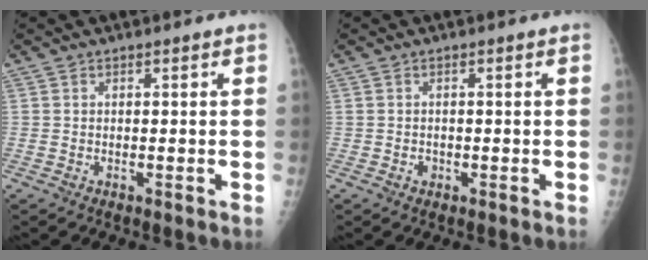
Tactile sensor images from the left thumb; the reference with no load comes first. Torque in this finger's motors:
{"motor_torque": [0.03, 0.05, -0.16, 0.17, -0.05]}